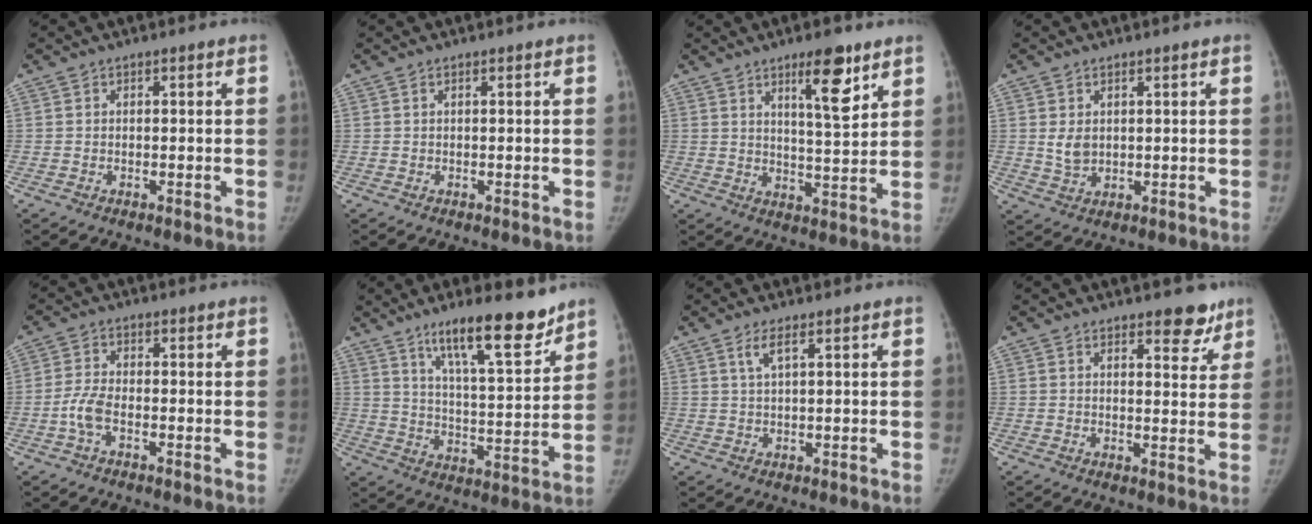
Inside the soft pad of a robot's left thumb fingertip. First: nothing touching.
{"total": 0.0}
{"total": 9.3, "force": [5.6, 2.2, 7.1], "torque": [-0.096, -0.039, 0.090]}
{"total": 3.4, "force": [0.9, 2.5, 2.2], "torque": [-0.028, -0.013, 0.023]}
{"total": 3.8, "force": [-1.6, 1.7, 3.0], "torque": [-0.066, 0.009, -0.039]}
{"total": 15.4, "force": [11.0, 3.5, 10.1], "torque": [-0.130, -0.076, 0.182]}
{"total": 2.7, "force": [1.5, 0.5, 2.3], "torque": [-0.056, -0.001, 0.034]}
{"total": 5.3, "force": [3.9, 2.3, 2.8], "torque": [0.000, -0.025, 0.046]}